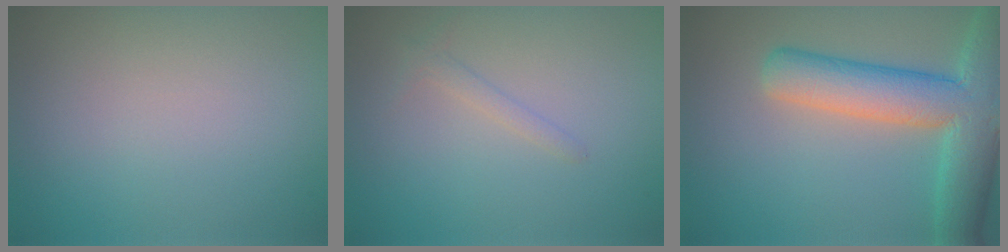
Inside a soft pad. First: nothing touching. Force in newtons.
{"total": 1.1, "press": 1.1, "slide": 0.1}
{"total": 8.6, "press": 8.6, "slide": 0.6}